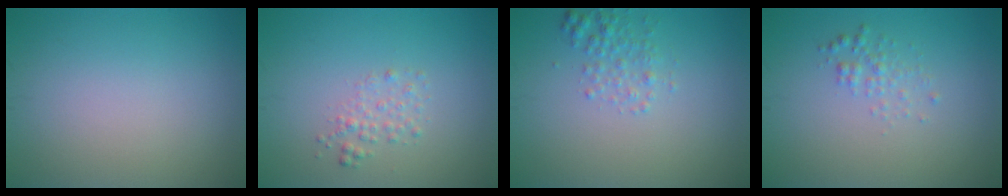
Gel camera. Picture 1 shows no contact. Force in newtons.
{"total": 1.4, "press": 1.4, "slide": 0.1}
{"total": 1.7, "press": 1.7, "slide": 0.1}
{"total": 1.3, "press": 1.3, "slide": 0.0}